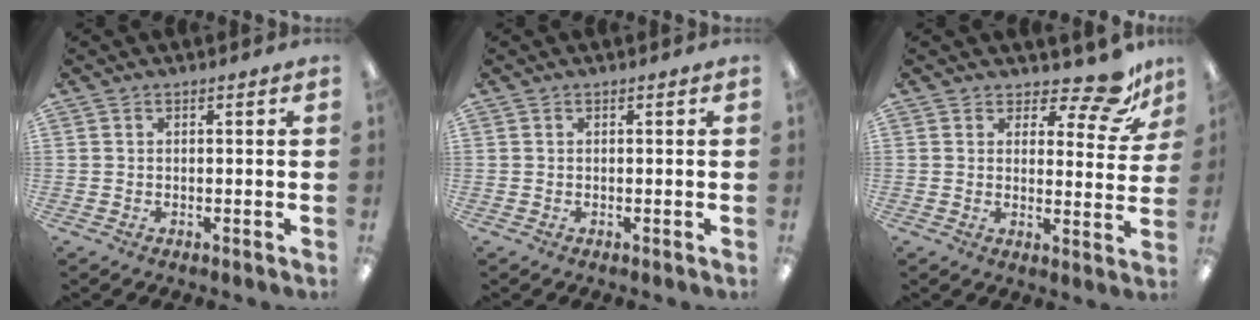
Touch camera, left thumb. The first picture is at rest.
{"total": 0.0}
{"total": 9.7, "force": [7.5, 3.4, 5.1], "torque": [-0.064, -0.052, 0.132]}